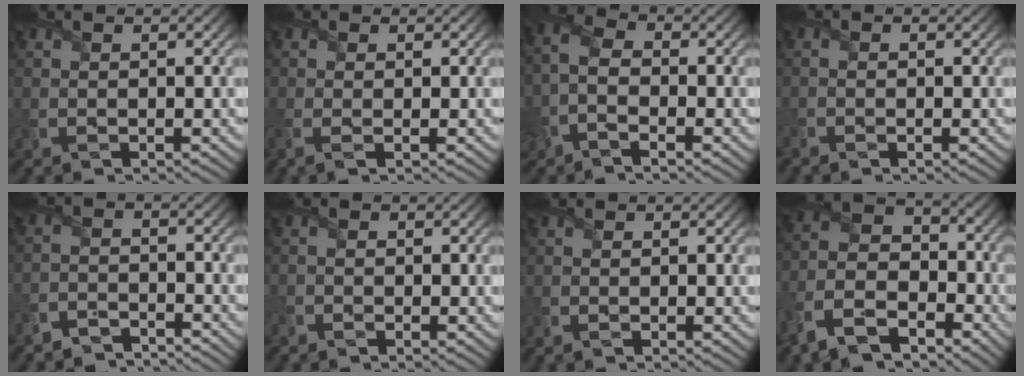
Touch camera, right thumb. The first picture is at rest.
{"total": 1.7, "force": [-0.3, 0.7, 1.6], "torque": [-0.047, -0.005, -0.009]}
{"total": 5.4, "force": [-1.9, 2.9, 4.2], "torque": [-0.113, -0.002, -0.050]}
{"total": 1.1, "force": [-0.8, 0.6, 0.5], "torque": [-0.012, -0.005, -0.015]}
{"total": 4.1, "force": [-4.1, 0.3, 0.3], "torque": [-0.004, -0.002, -0.089]}
{"total": 1.4, "force": [-1.1, 0.8, 0.3], "torque": [-0.009, -0.003, -0.019]}
{"total": 0.6, "force": [-0.1, 0.4, 0.5], "torque": [-0.009, -0.001, 0.000]}
{"total": 12.0, "force": [-7.5, 7.1, 6.2], "torque": [-0.150, -0.039, -0.153]}